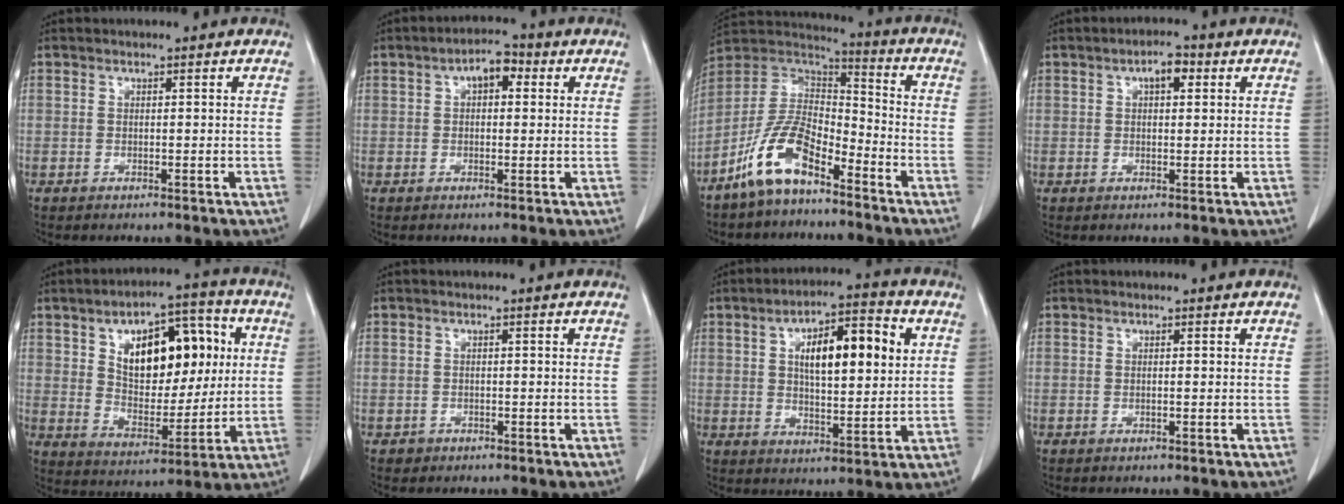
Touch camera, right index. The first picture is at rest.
{"total": 4.5, "force": [1.4, 2.3, 3.6], "torque": [-0.056, 0.021, 0.017]}
{"total": 11.8, "force": [-7.7, 4.5, 7.7], "torque": [-0.166, 0.017, -0.151]}
{"total": 3.4, "force": [1.3, 1.5, 2.8], "torque": [-0.046, 0.011, 0.018]}
{"total": 15.7, "force": [4.1, 8.1, 12.8], "torque": [-0.195, 0.029, 0.073]}
{"total": 1.4, "force": [-0.7, 1.1, -0.1], "torque": [-0.001, 0.005, -0.012]}
{"total": 13.0, "force": [3.5, 4.2, 11.8], "torque": [-0.190, 0.021, 0.054]}
{"total": 0.0}